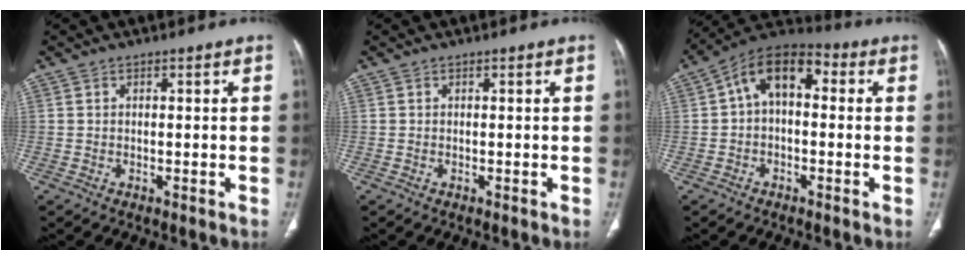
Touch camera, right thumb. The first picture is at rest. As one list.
[{"total": 0.0}, {"total": 10.8, "force": [1.3, 6.6, 8.5], "torque": [-0.119, 0.037, 0.005]}]